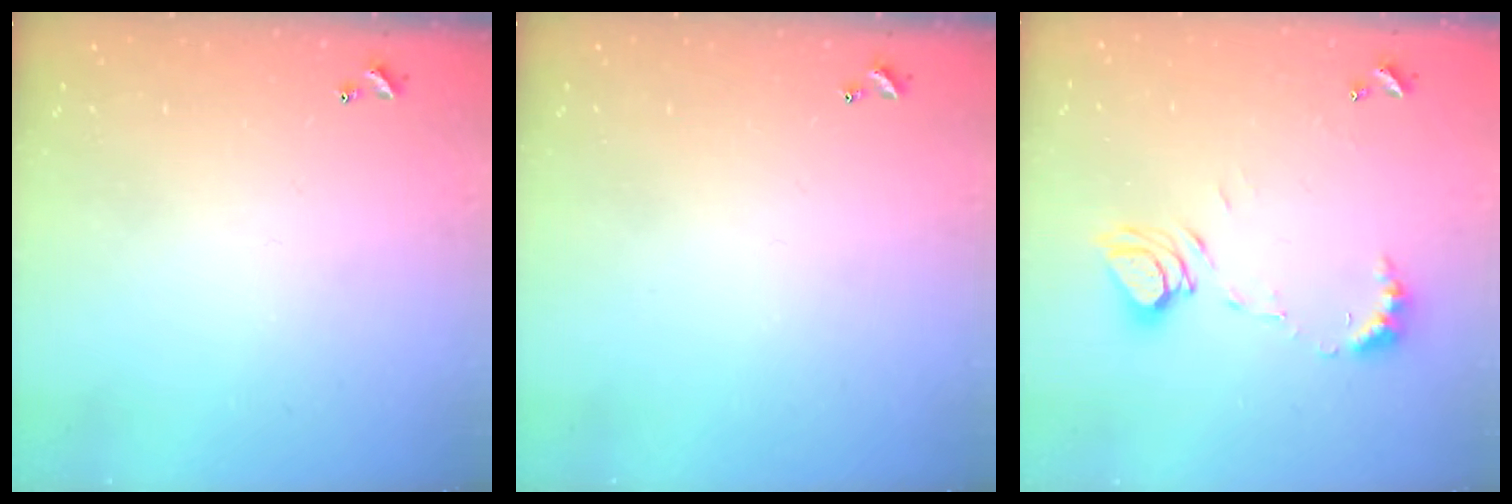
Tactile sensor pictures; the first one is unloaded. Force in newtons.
{"total": 0.0}
{"total": 8.6, "press": 8.5, "slide": 1.1}